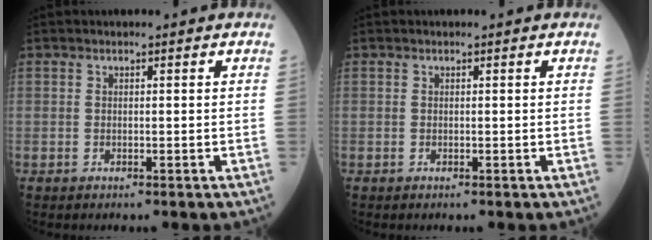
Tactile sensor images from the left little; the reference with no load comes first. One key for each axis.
{"total": 0.0}